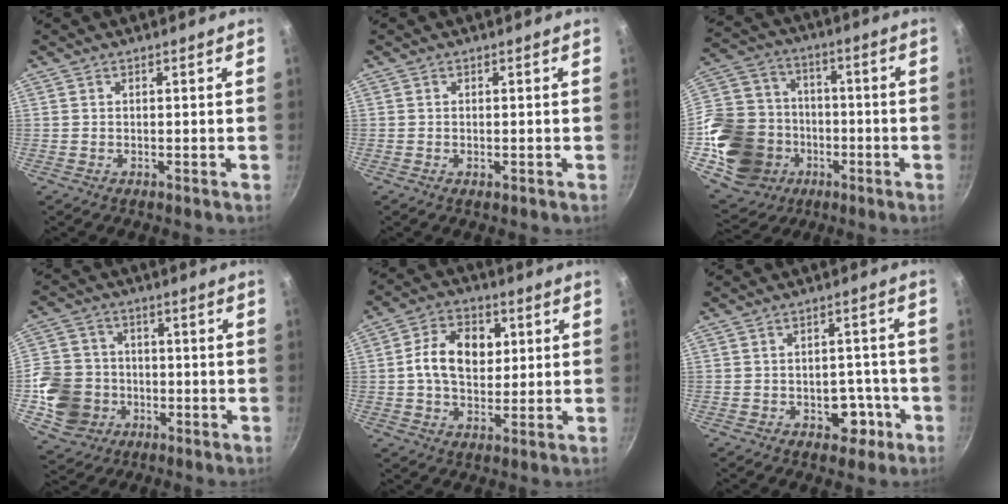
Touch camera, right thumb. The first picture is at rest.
{"total": 0.6, "force": [-0.1, 0.2, 0.5], "torque": [-0.008, -0.001, 0.001]}
{"total": 22.9, "force": [-5.7, 19.2, 11.1], "torque": [-0.227, 0.047, -0.090]}
{"total": 13.3, "force": [-3.1, 11.8, 5.2], "torque": [-0.082, 0.016, -0.052]}
{"total": 11.7, "force": [1.7, 8.1, 8.3], "torque": [-0.116, 0.007, 0.024]}
{"total": 5.9, "force": [-2.6, 4.2, 3.2], "torque": [-0.012, 0.033, -0.028]}